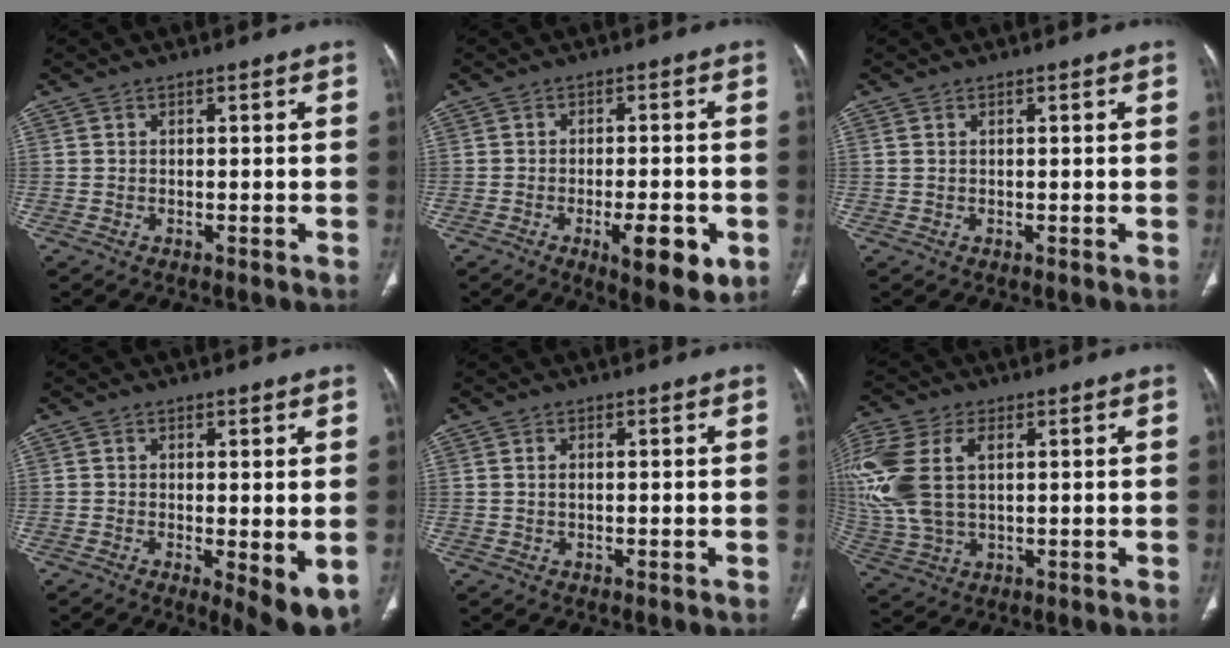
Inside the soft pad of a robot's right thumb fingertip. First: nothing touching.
{"total": 9.7, "force": [-3.6, 3.4, 8.3], "torque": [-0.107, 0.000, -0.046]}
{"total": 0.6, "force": [0.2, 0.3, 0.4], "torque": [-0.013, 0.010, 0.007]}
{"total": 7.1, "force": [-1.2, 2.4, 6.6], "torque": [-0.092, -0.022, -0.015]}
{"total": 0.9, "force": [0.1, 0.5, 0.8], "torque": [-0.018, 0.001, 0.003]}
{"total": 17.8, "force": [3.9, 10.7, 13.6], "torque": [-0.348, 0.007, 0.077]}